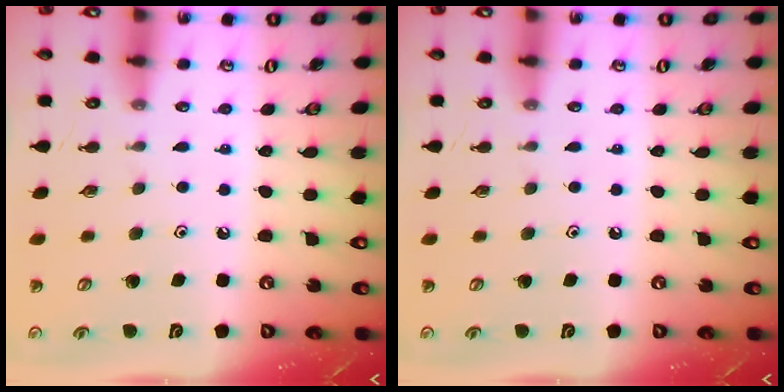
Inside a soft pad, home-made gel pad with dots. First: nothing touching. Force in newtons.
{"total": 0.0}